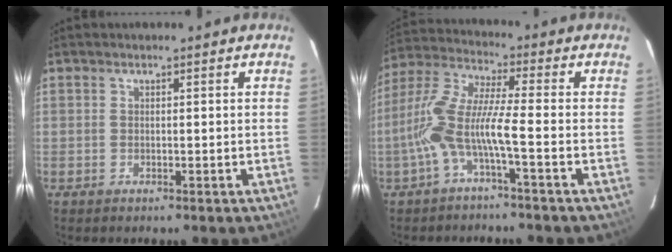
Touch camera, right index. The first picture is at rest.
{"total": 9.6, "force": [-3.7, 0.4, 8.9], "torque": [-0.198, 0.007, -0.073]}